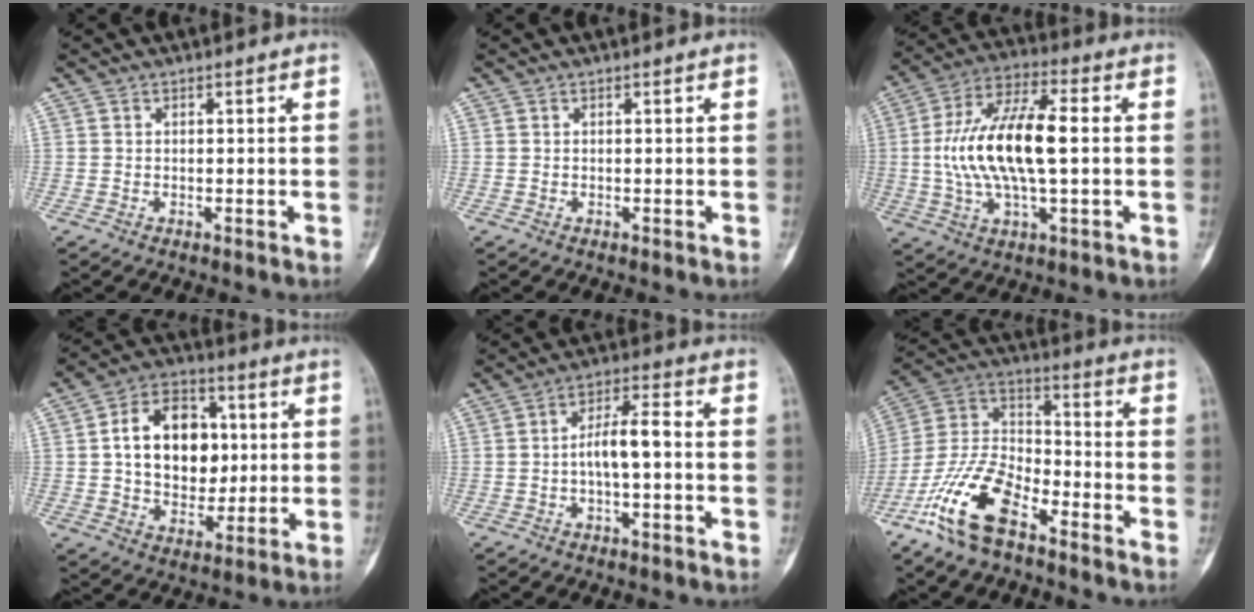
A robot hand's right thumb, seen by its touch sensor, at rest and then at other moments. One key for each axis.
{"total": 0.0}
{"total": 17.6, "fx": 0.4, "fy": 6.8, "fz": 16.2, "tx": -0.326, "ty": 0.024, "tz": 0.006}
{"total": 16.2, "fx": 2.1, "fy": 11.5, "fz": 11.2, "tx": -0.130, "ty": 0.008, "tz": 0.035}
{"total": 6.7, "fx": -0.8, "fy": 2.3, "fz": 6.3, "tx": -0.115, "ty": 0.029, "tz": -0.020}
{"total": 15.7, "fx": -9.5, "fy": 6.6, "fz": 10.5, "tx": -0.217, "ty": 0.056, "tz": -0.191}